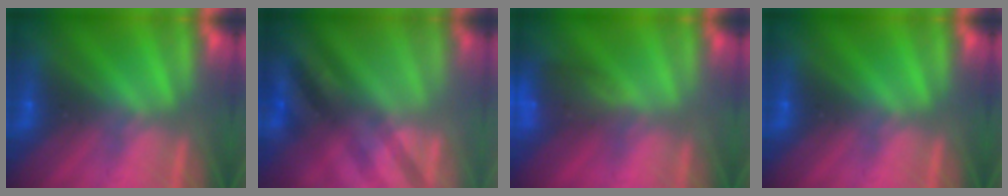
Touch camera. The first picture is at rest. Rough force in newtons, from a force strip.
{"total": 2.9}
{"total": 8.7}
{"total": 0.0}